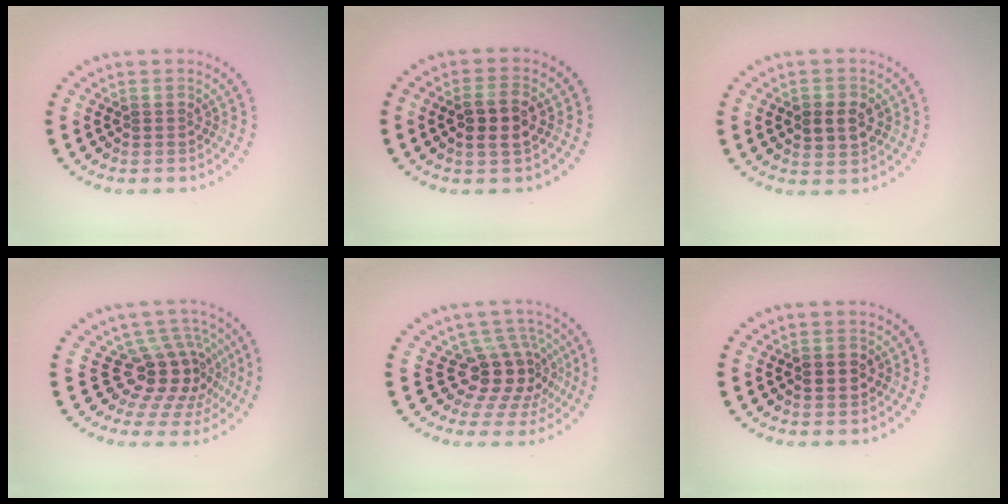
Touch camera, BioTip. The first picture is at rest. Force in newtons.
{"total": 2.6, "press": 2.6, "slide": 0.7}
{"total": 2.7, "press": 2.7, "slide": 0.4}
{"total": 4.5, "press": 3.3, "slide": 3.0}
{"total": 4.4, "press": 3.3, "slide": 2.9}
{"total": 2.1, "press": 2.1, "slide": 0.2}